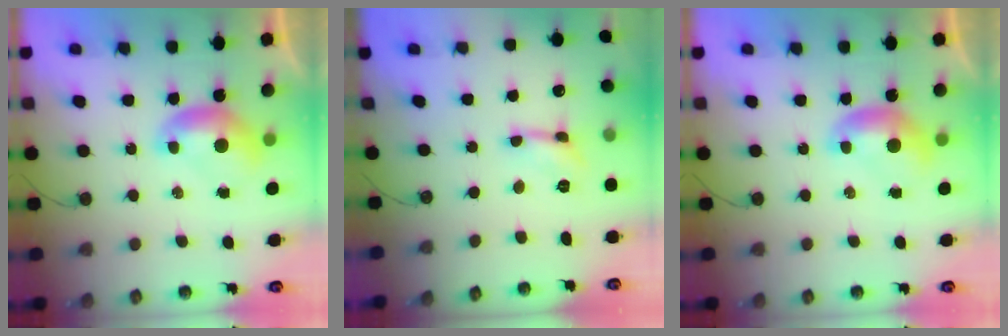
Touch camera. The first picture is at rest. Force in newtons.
{"total": 1.1, "press": 1.1, "slide": 0.3}
{"total": 0.0}